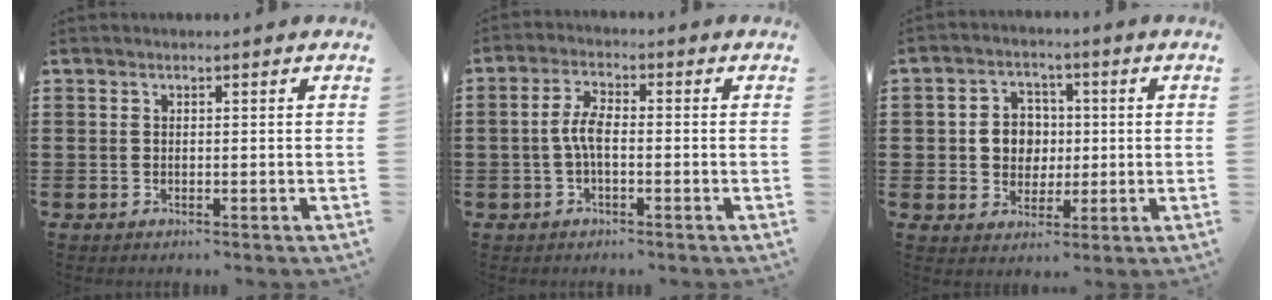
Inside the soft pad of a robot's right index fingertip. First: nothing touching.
{"total": 4.3, "force": [-0.8, 1.5, 4.0], "torque": [-0.094, -0.001, -0.021]}
{"total": 5.6, "force": [0.1, 5.1, 2.2], "torque": [-0.053, 0.014, -0.001]}